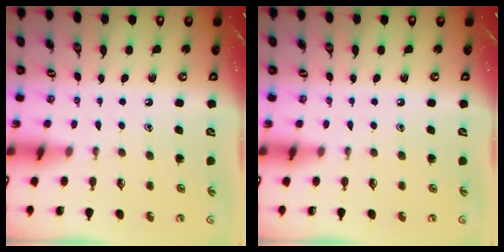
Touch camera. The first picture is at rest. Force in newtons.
{"total": 0.0}